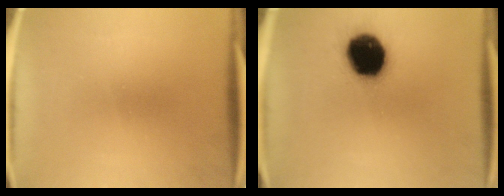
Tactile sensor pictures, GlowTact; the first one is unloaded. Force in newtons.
{"total": 18.4}